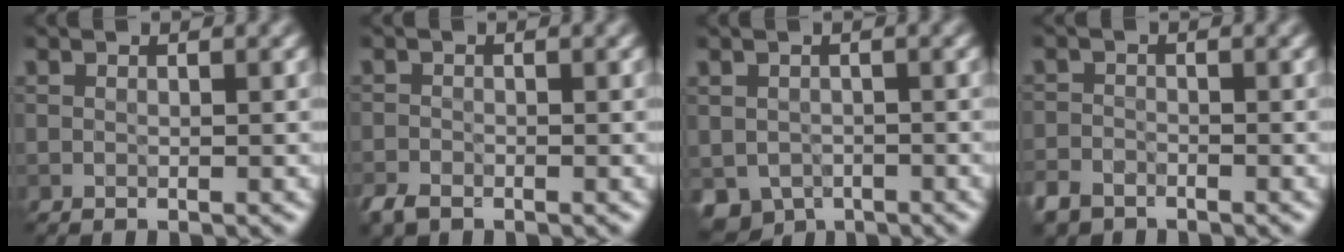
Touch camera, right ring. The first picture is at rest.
{"total": 1.5, "force": [-1.2, 0.8, 0.5], "torque": [-0.011, -0.004, -0.027]}
{"total": 3.3, "force": [-1.4, 2.7, 1.3], "torque": [-0.028, -0.016, -0.016]}
{"total": 2.1, "force": [-1.8, 1.1, 0.3], "torque": [-0.005, -0.004, -0.043]}